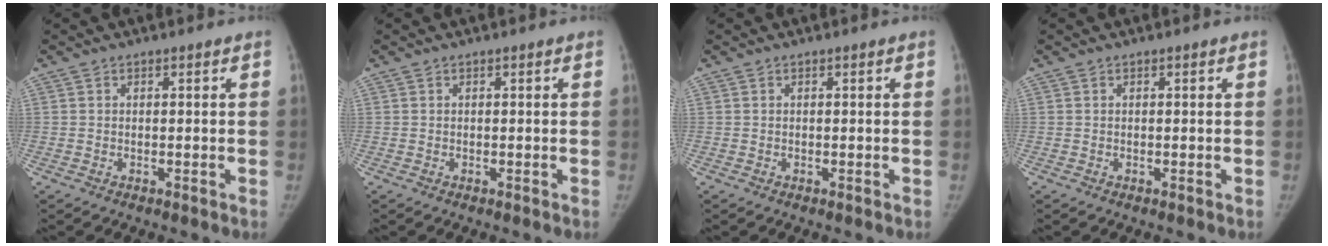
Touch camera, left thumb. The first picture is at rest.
{"total": 0.0}
{"total": 0.0}
{"total": 0.0}